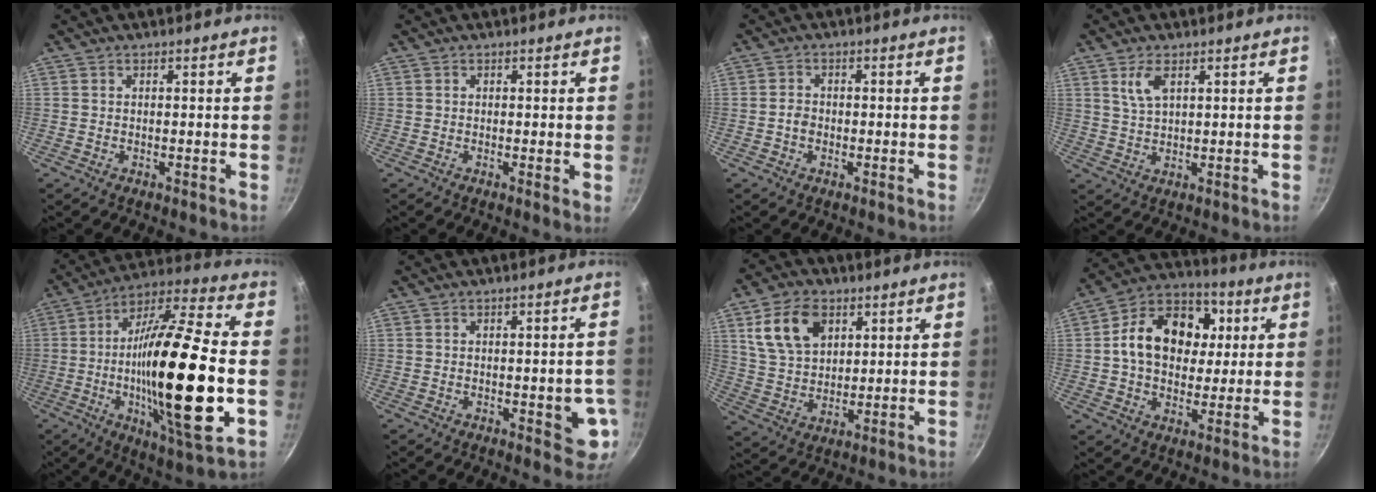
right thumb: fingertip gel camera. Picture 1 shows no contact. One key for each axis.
{"total": 1.0, "fx": 0.2, "fy": 0.3, "fz": 0.9, "tx": -0.012, "ty": -0.003, "tz": -0.001}
{"total": 2.2, "fx": -0.6, "fy": 1.8, "fz": 1.1, "tx": -0.012, "ty": 0.014, "tz": -0.011}
{"total": 4.6, "fx": 2.2, "fy": 2.1, "fz": 3.5, "tx": -0.063, "ty": -0.008, "tz": 0.047}
{"total": 28.1, "fx": -4.1, "fy": 6.6, "fz": 27.0, "tx": -0.466, "ty": 0.012, "tz": -0.072}
{"total": 6.6, "fx": -1.3, "fy": 2.9, "fz": 5.8, "tx": -0.045, "ty": 0.000, "tz": -0.014}
{"total": 12.3, "fx": 5.0, "fy": 8.2, "fz": 7.7, "tx": -0.118, "ty": -0.011, "tz": 0.100}
{"total": 17.5, "fx": 2.8, "fy": 13.1, "fz": 11.2, "tx": -0.155, "ty": 0.020, "tz": 0.030}